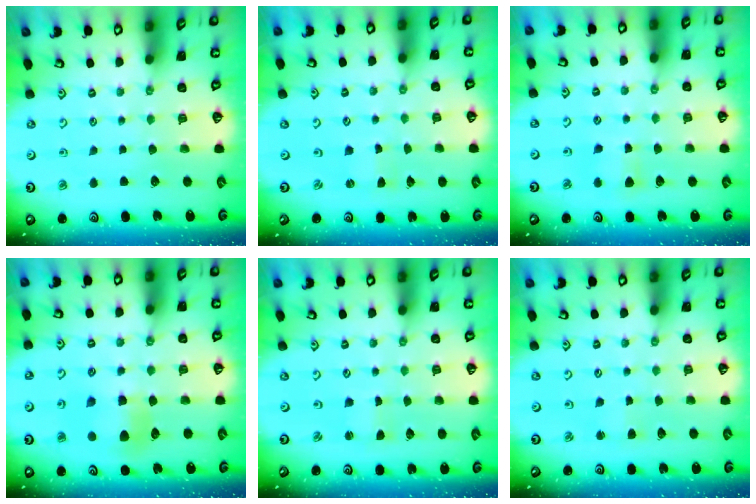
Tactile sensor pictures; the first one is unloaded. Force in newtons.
{"total": 0.0}
{"total": 4.1, "press": 4.1, "slide": 0.7}
{"total": 7.5, "press": 7.5, "slide": 0.3}
{"total": 0.9, "press": 0.9, "slide": 0.0}
{"total": 2.5, "press": 2.5, "slide": 0.4}